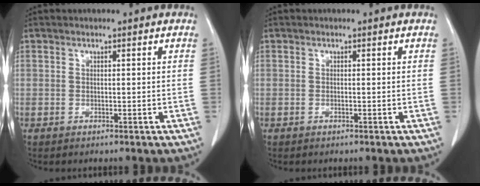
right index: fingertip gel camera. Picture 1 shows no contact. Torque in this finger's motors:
{"motor_torque": [0.08, -0.03, 0.01, -0.01]}